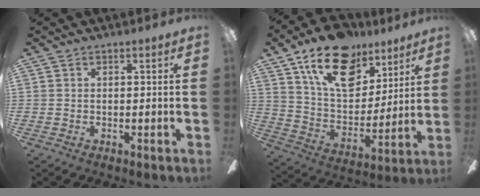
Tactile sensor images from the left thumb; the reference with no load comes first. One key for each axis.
{"total": 20.6, "fx": 12.5, "fy": 11.8, "fz": 11.4, "tx": -0.183, "ty": -0.064, "tz": 0.220}